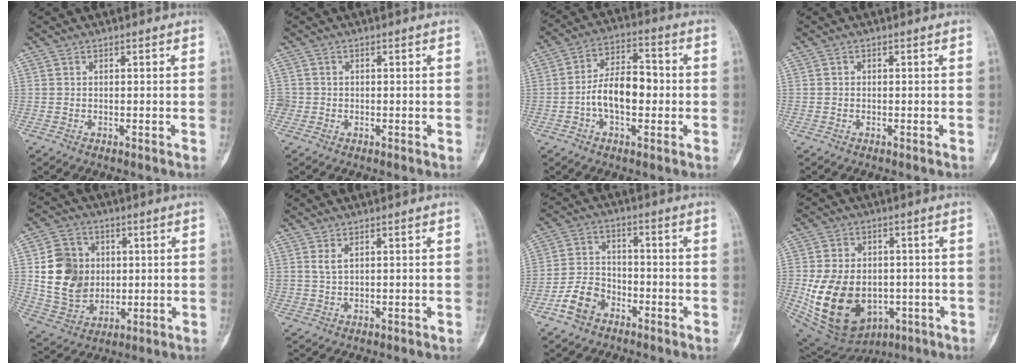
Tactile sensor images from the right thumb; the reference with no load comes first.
{"total": 1.7, "force": [-0.2, 1.7, 0.1], "torque": [0.007, 0.006, -0.004]}
{"total": 10.6, "force": [-1.5, 6.0, 8.6], "torque": [-0.130, 0.035, -0.035]}
{"total": 0.5, "force": [-0.1, 0.5, 0.1], "torque": [0.003, 0.005, -0.004]}
{"total": 14.2, "force": [1.9, 11.7, 7.7], "torque": [-0.109, -0.003, 0.047]}
{"total": 2.0, "force": [1.1, 0.9, 1.4], "torque": [-0.031, -0.003, 0.031]}
{"total": 7.3, "force": [-4.1, 5.1, 3.3], "torque": [-0.050, 0.030, -0.080]}
{"total": 18.4, "force": [-3.1, 13.5, 12.2], "torque": [-0.206, 0.002, -0.020]}